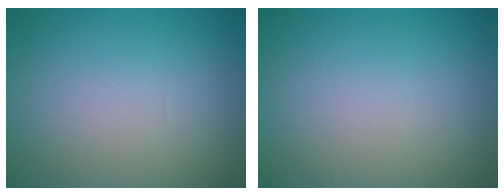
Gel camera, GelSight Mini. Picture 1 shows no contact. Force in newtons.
{"total": 0.0}